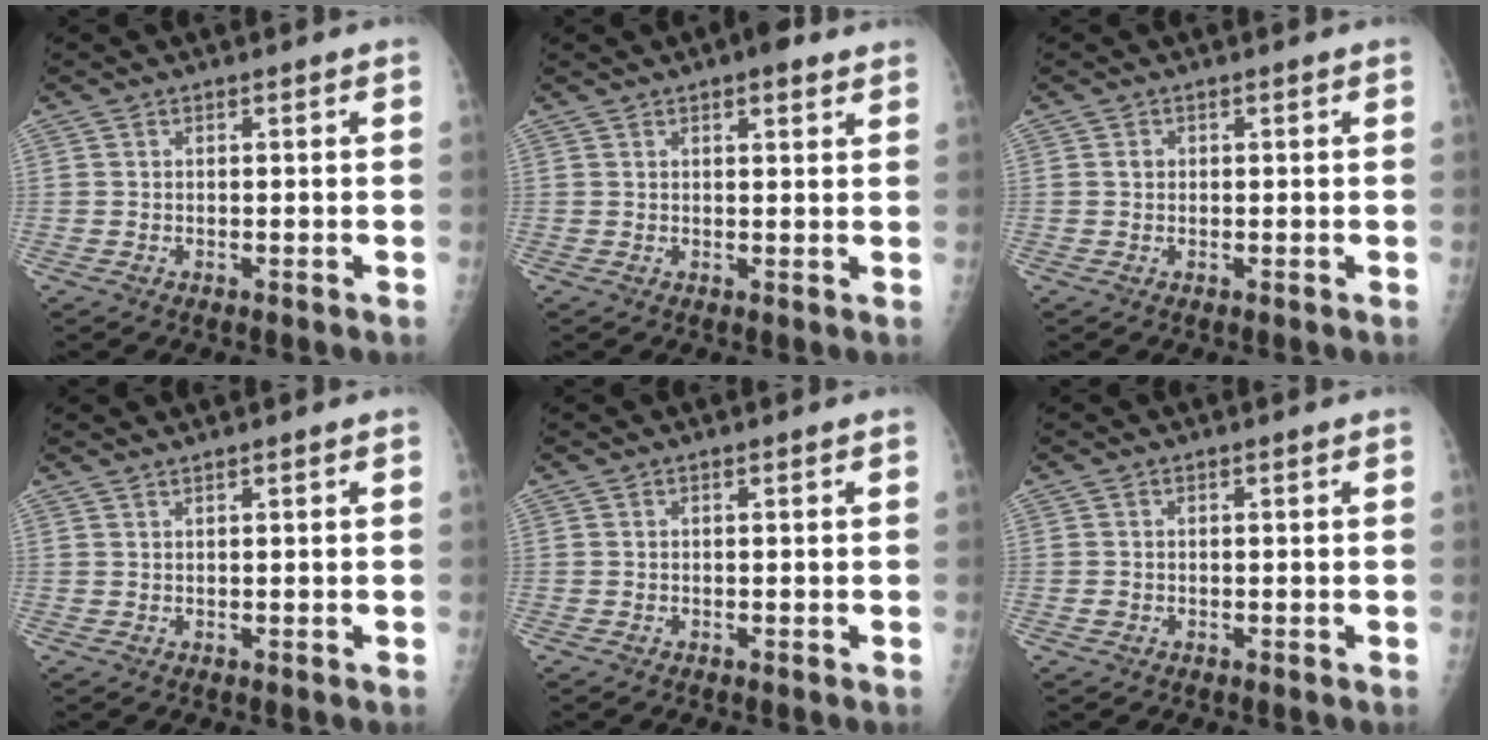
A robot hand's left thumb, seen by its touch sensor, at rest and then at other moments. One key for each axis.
{"total": 3.8, "fx": 2.5, "fy": 1.4, "fz": 2.5, "tx": -0.023, "ty": -0.007, "tz": 0.029}
{"total": 0.9, "fx": 0.2, "fy": 0.8, "fz": 0.4, "tx": 0.001, "ty": 0.001, "tz": 0.000}
{"total": 0.6, "fx": 0.6, "fy": -0.1, "fz": 0.2, "tx": -0.008, "ty": -0.002, "tz": 0.015}
{"total": 0.0}
{"total": 1.0, "fx": -0.2, "fy": 0.9, "fz": 0.3, "tx": -0.005, "ty": 0.001, "tz": -0.002}